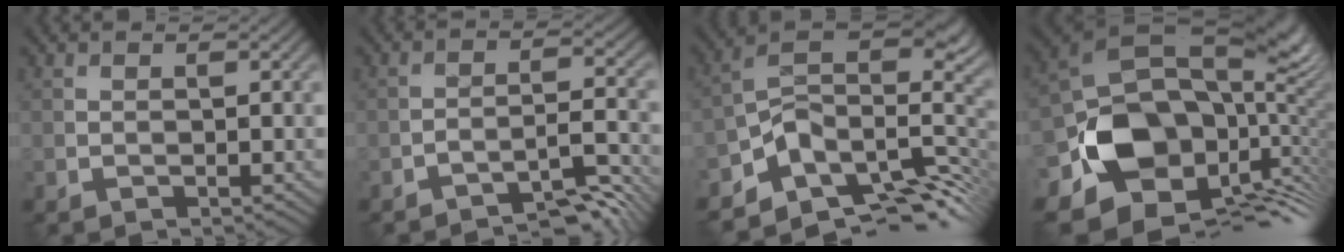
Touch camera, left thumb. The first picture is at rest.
{"total": 6.6, "force": [-5.4, 1.0, 3.8], "torque": [-0.053, 0.017, -0.089]}
{"total": 11.7, "force": [-5.2, 6.6, 8.2], "torque": [-0.154, -0.011, -0.079]}
{"total": 17.0, "force": [-4.0, 12.0, 11.3], "torque": [-0.197, -0.042, -0.056]}